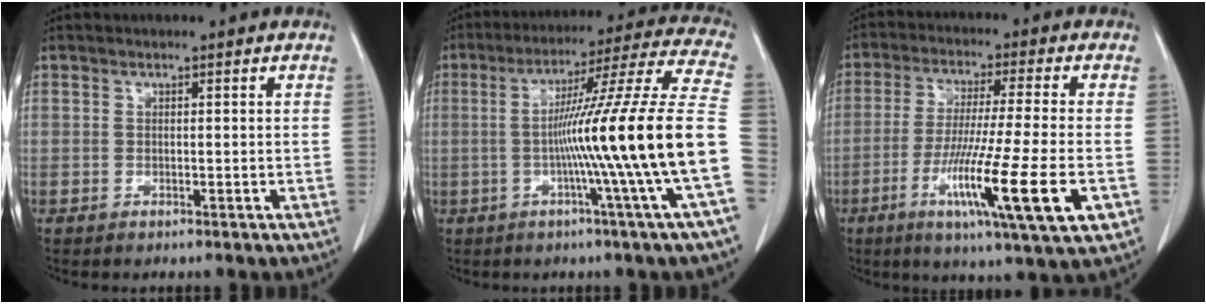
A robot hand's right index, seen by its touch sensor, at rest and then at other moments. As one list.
[{"total": 21.6, "force": [-3.6, -3.4, 21.0], "torque": [-0.275, 0.001, -0.077]}, {"total": 15.7, "force": [-5.3, -0.5, 14.7], "torque": [-0.261, -0.040, -0.091]}]